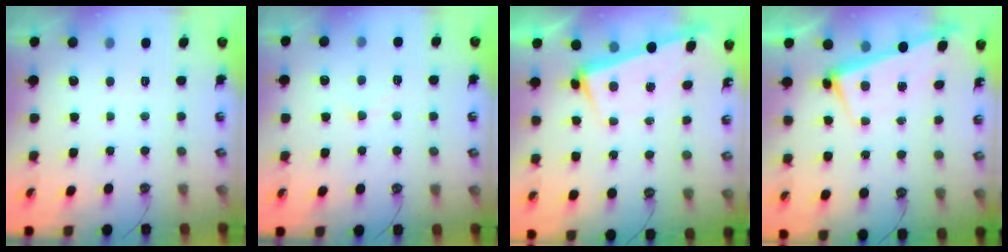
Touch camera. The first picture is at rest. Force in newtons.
{"total": 2.7, "press": 2.7, "slide": 0.4}
{"total": 3.3, "press": 3.2, "slide": 1.1}
{"total": 2.7, "press": 2.7, "slide": 0.4}